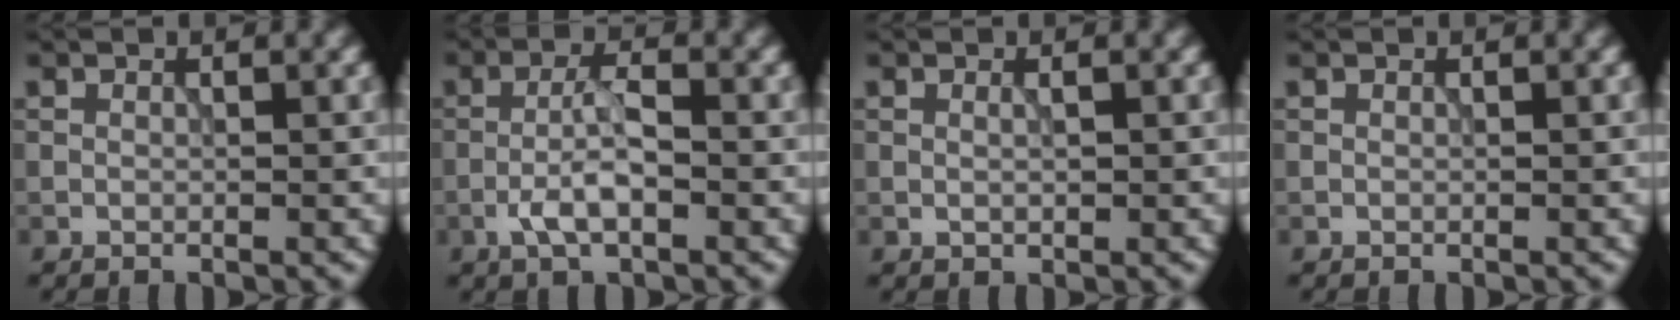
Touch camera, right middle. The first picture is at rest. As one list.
[{"total": 3.4, "force": [-1.4, 1.0, 3.0], "torque": [-0.060, 0.004, -0.033]}, {"total": 0.7, "force": [0.0, 0.3, 0.6], "torque": [-0.014, -0.002, 0.002]}, {"total": 0.0}]